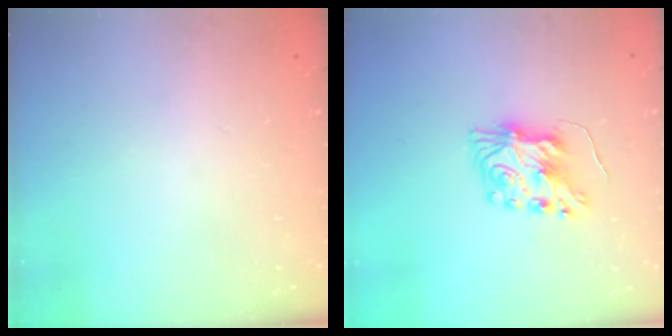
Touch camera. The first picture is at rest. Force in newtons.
{"total": 8.0, "press": 8.0, "slide": 0.2}